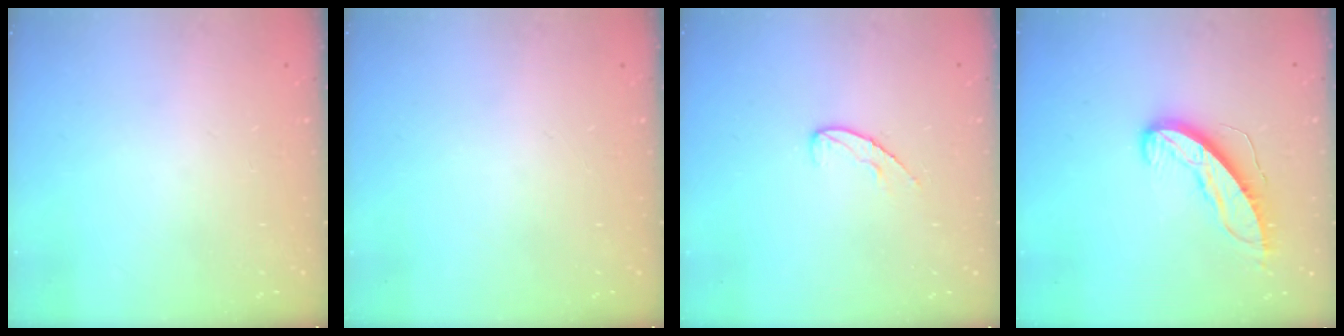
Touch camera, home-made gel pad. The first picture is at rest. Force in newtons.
{"total": 0.0}
{"total": 7.2, "press": 7.2, "slide": 0.6}
{"total": 9.6, "press": 9.6, "slide": 0.2}